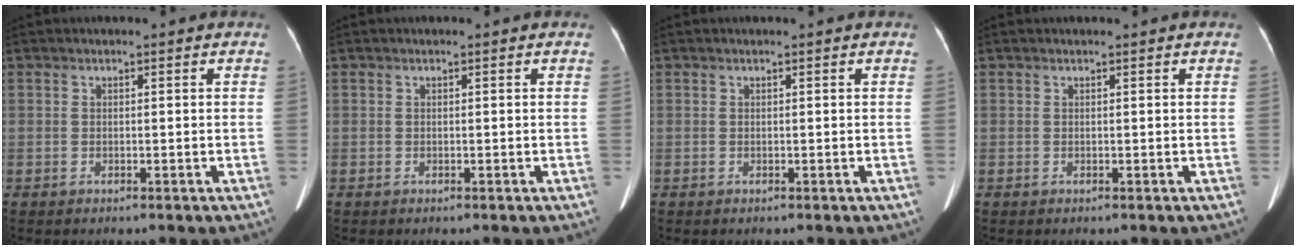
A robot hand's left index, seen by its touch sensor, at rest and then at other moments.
{"total": 0.0}
{"total": 0.0}
{"total": 0.0}